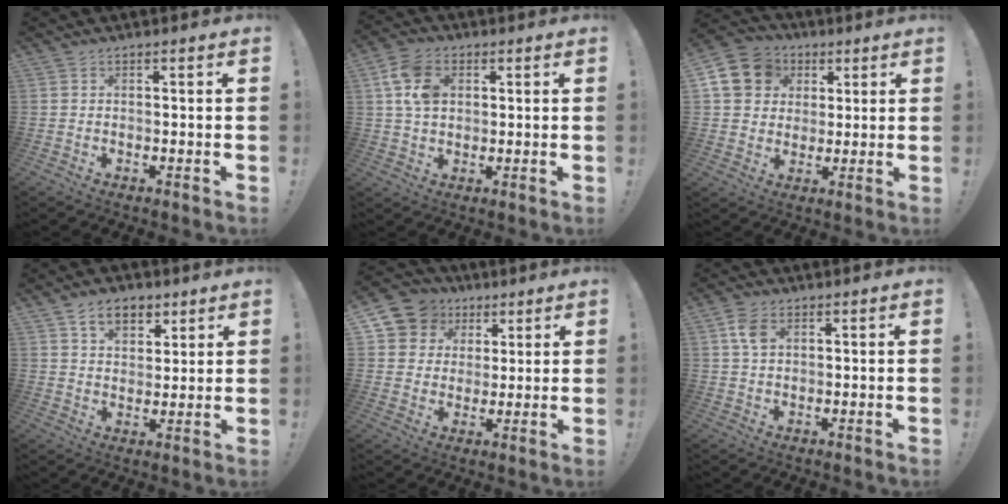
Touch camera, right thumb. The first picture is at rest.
{"total": 10.2, "force": [2.7, 7.3, 6.6], "torque": [-0.121, 0.004, 0.054]}
{"total": 13.1, "force": [4.2, 11.3, 5.1], "torque": [-0.071, -0.008, 0.089]}
{"total": 9.1, "force": [5.2, 6.0, 4.4], "torque": [-0.064, -0.017, 0.099]}
{"total": 9.8, "force": [3.8, 8.8, 2.3], "torque": [-0.034, -0.021, 0.080]}
{"total": 5.3, "force": [1.9, 3.2, 3.8], "torque": [-0.067, -0.001, 0.035]}